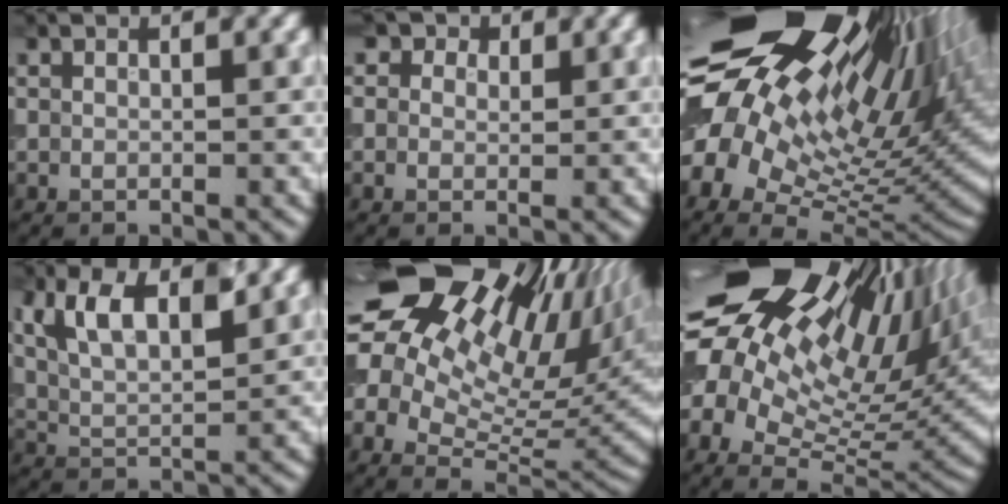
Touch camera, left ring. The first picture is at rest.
{"total": 4.3, "force": [2.4, 3.0, 1.9], "torque": [-0.022, 0.010, 0.002]}
{"total": 20.5, "force": [8.4, 10.5, 15.5], "torque": [-0.267, 0.038, 0.156]}
{"total": 6.8, "force": [3.2, 2.8, 5.3], "torque": [-0.106, 0.010, 0.055]}
{"total": 19.1, "force": [9.0, 11.1, 12.7], "torque": [-0.215, 0.041, 0.159]}
{"total": 21.1, "force": [9.1, 12.7, 14.1], "torque": [-0.275, 0.039, 0.171]}